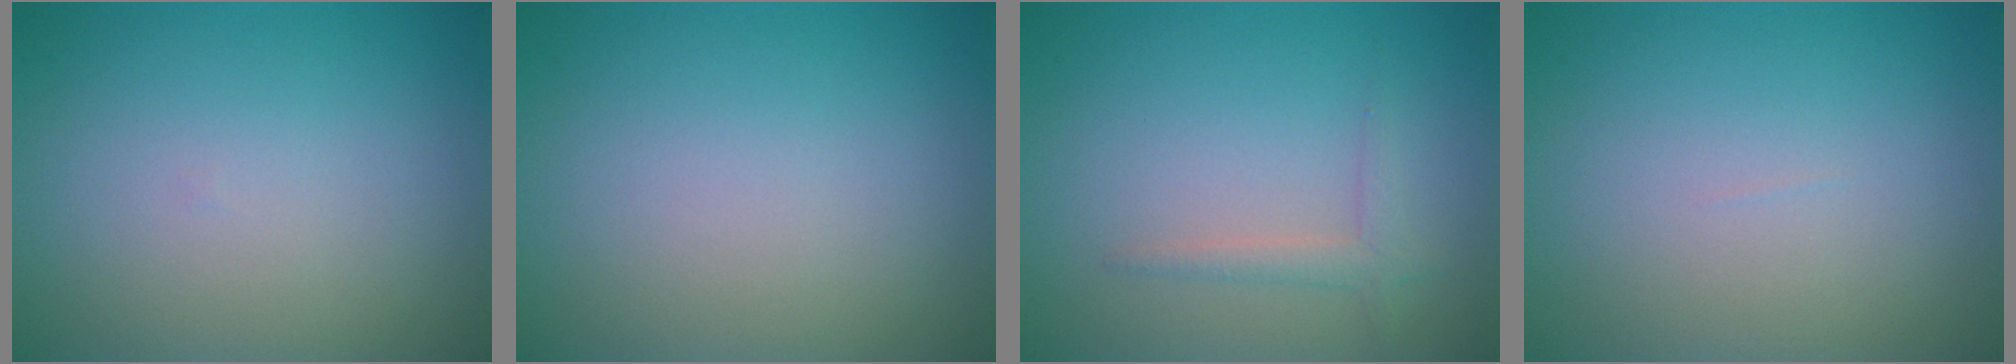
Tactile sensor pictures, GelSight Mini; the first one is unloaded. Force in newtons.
{"total": 0.0}
{"total": 1.4, "press": 1.4, "slide": 0.1}
{"total": 0.0}